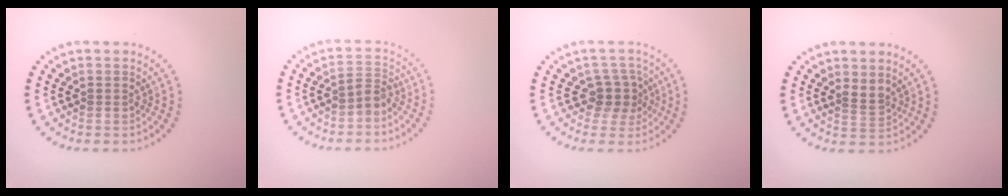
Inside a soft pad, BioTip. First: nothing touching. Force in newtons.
{"total": 1.7, "press": 1.3, "slide": 1.1}
{"total": 2.5, "press": 2.0, "slide": 1.6}
{"total": 1.6, "press": 1.2, "slide": 1.1}